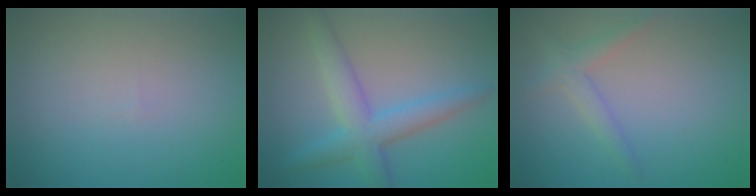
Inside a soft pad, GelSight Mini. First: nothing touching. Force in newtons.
{"total": 4.6, "press": 4.6, "slide": 0.1}
{"total": 2.0, "press": 2.0, "slide": 0.1}